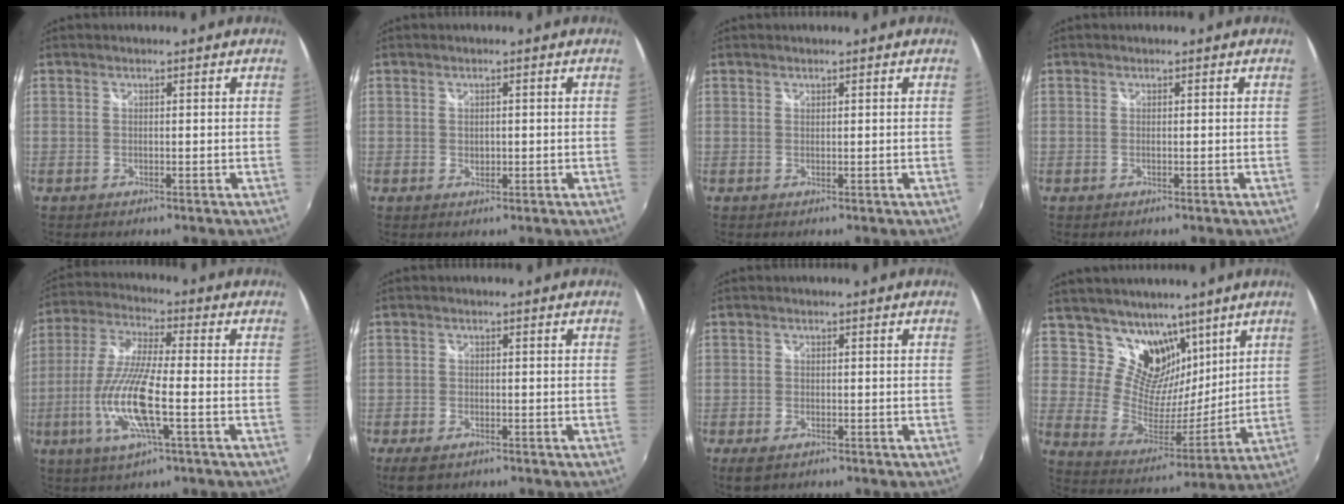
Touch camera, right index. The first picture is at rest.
{"total": 1.5, "force": [0.1, 1.1, 1.0], "torque": [-0.015, 0.000, 0.001]}
{"total": 0.0}
{"total": 0.5, "force": [-0.1, -0.1, 0.5], "torque": [-0.012, 0.001, -0.002]}
{"total": 14.5, "force": [-3.9, 2.5, 13.7], "torque": [-0.286, -0.013, -0.076]}
{"total": 4.7, "force": [-3.1, 2.4, 2.6], "torque": [-0.064, -0.017, -0.054]}
{"total": 3.5, "force": [-2.1, 1.9, 2.0], "torque": [-0.045, -0.013, -0.037]}
{"total": 13.7, "force": [9.0, 8.6, 5.7], "torque": [-0.098, -0.023, 0.168]}